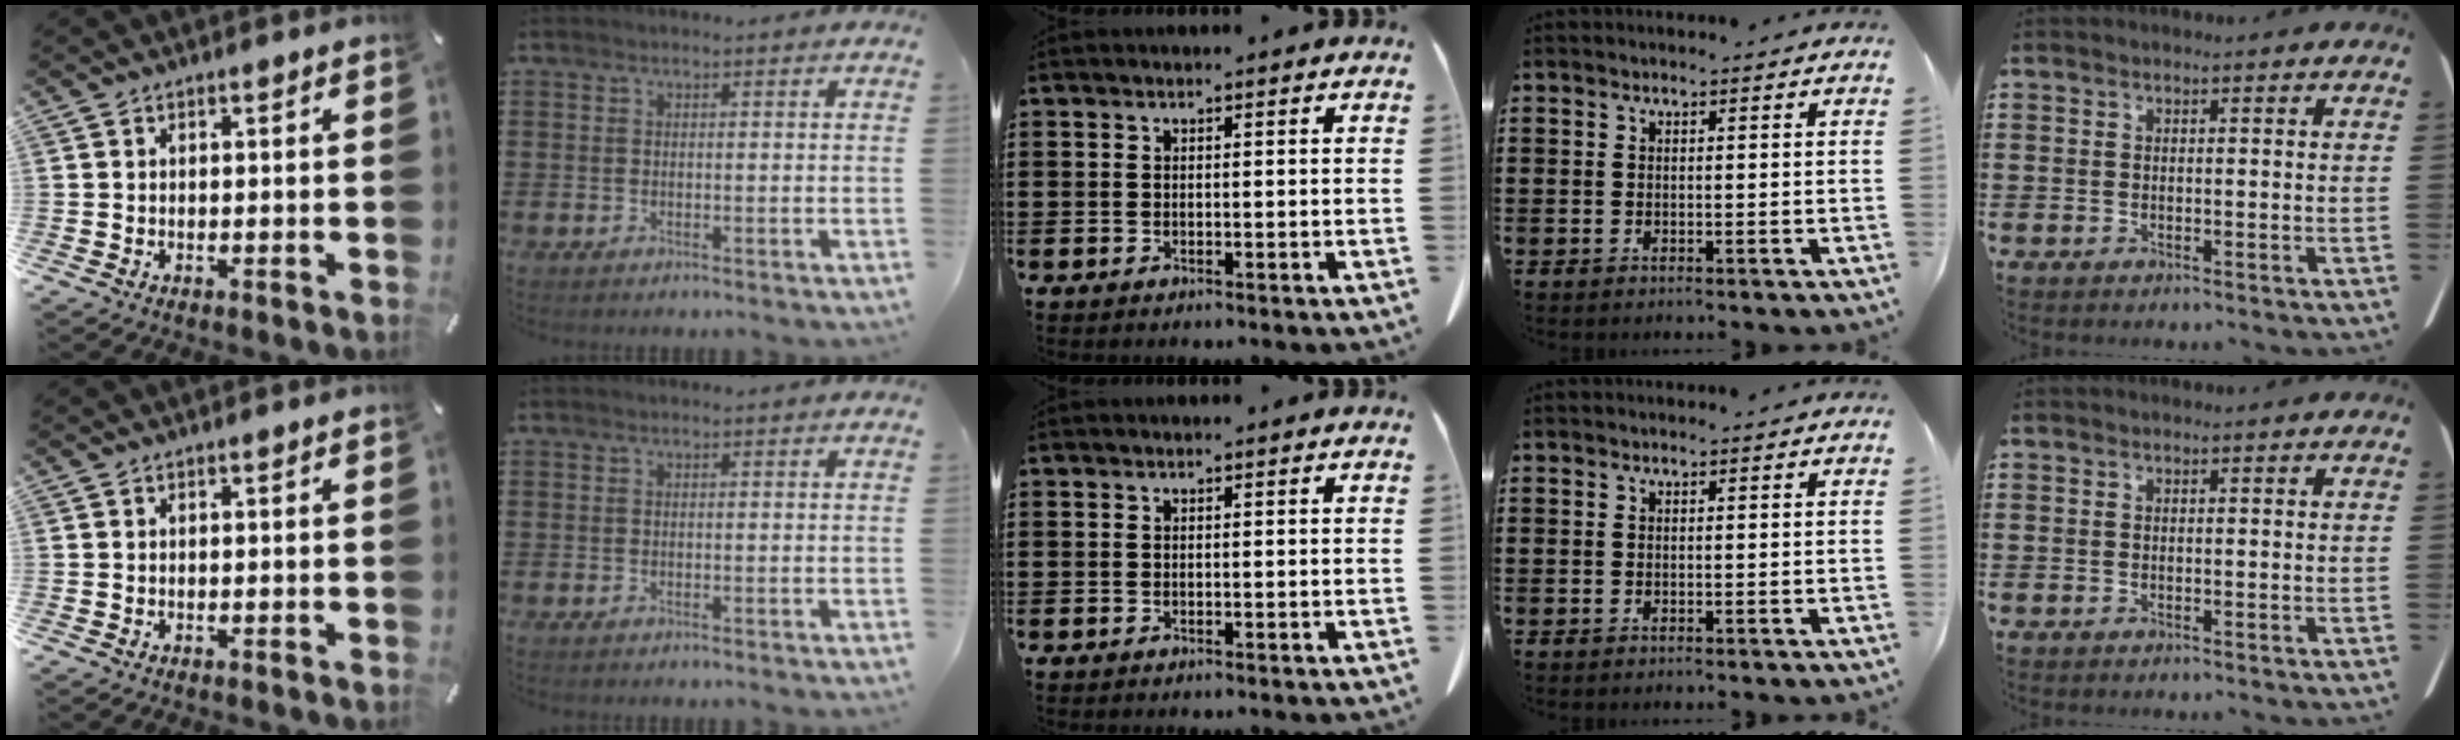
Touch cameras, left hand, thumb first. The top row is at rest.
{}